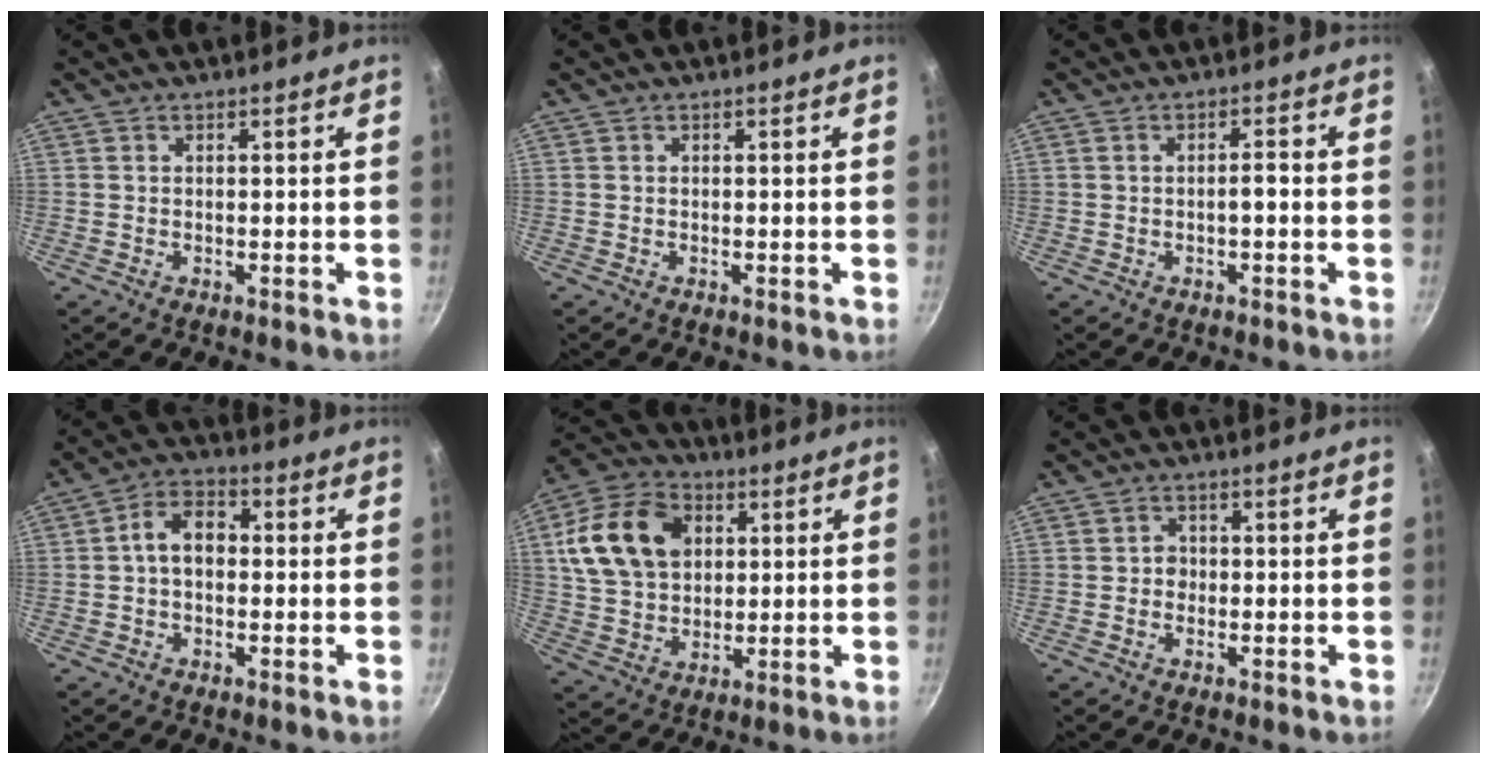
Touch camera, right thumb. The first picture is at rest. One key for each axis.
{"total": 0.0}
{"total": 2.1, "fx": -0.6, "fy": 0.6, "fz": 1.9, "tx": -0.026, "ty": 0.014, "tz": -0.008}
{"total": 7.3, "fx": 0.2, "fy": 5.1, "fz": 5.3, "tx": -0.061, "ty": 0.025, "tz": -0.010}
{"total": 17.1, "fx": 4.4, "fy": 12.5, "fz": 10.7, "tx": -0.178, "ty": 0.006, "tz": 0.075}
{"total": 2.2, "fx": -0.3, "fy": 2.0, "fz": 1.0, "tx": -0.003, "ty": 0.004, "tz": -0.009}